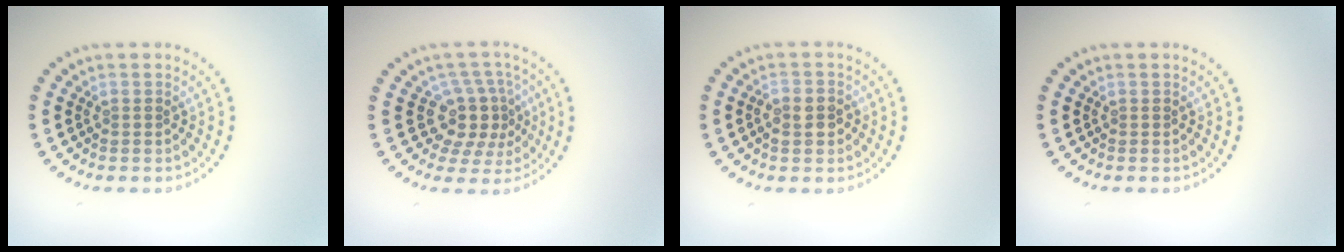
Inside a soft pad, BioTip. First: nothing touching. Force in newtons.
{"total": 4.0, "press": 3.3, "slide": 2.3}
{"total": 2.3, "press": 2.2, "slide": 0.6}
{"total": 0.0}